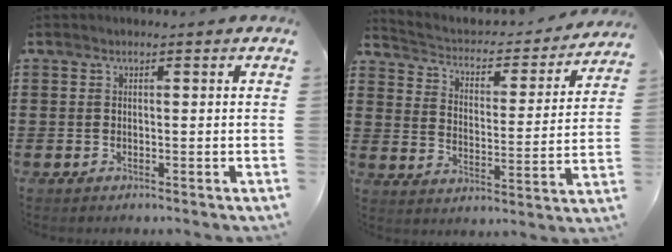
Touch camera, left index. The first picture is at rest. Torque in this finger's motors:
{"motor_torque": [-0.05, 0.14, 0.16, 0.06]}